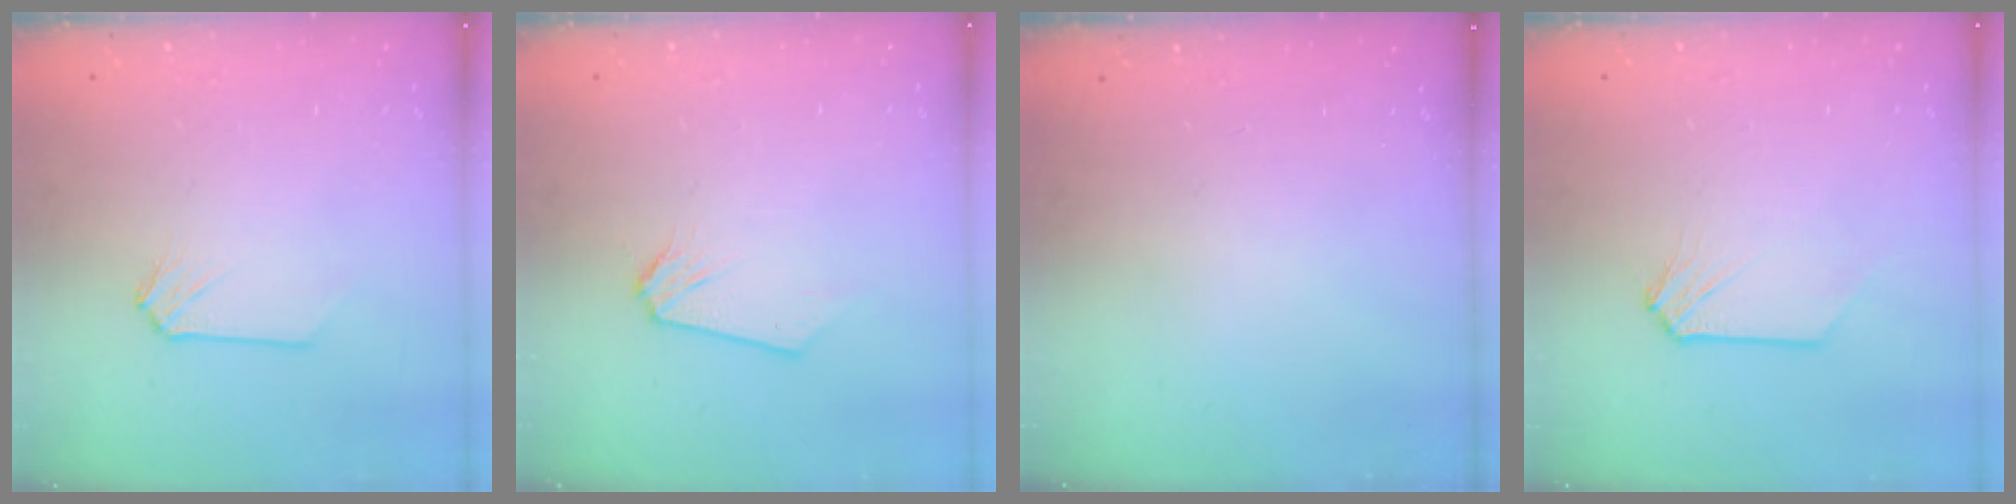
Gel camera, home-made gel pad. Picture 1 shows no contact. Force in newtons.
{"total": 0.0}
{"total": 0.0}
{"total": 0.0}